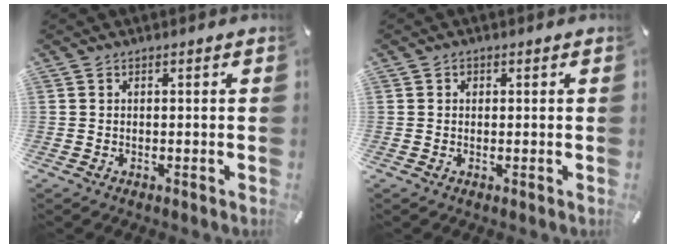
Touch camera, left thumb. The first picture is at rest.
{"total": 0.9, "force": [0.1, 0.8, 0.3], "torque": [-0.006, 0.005, 0.001]}